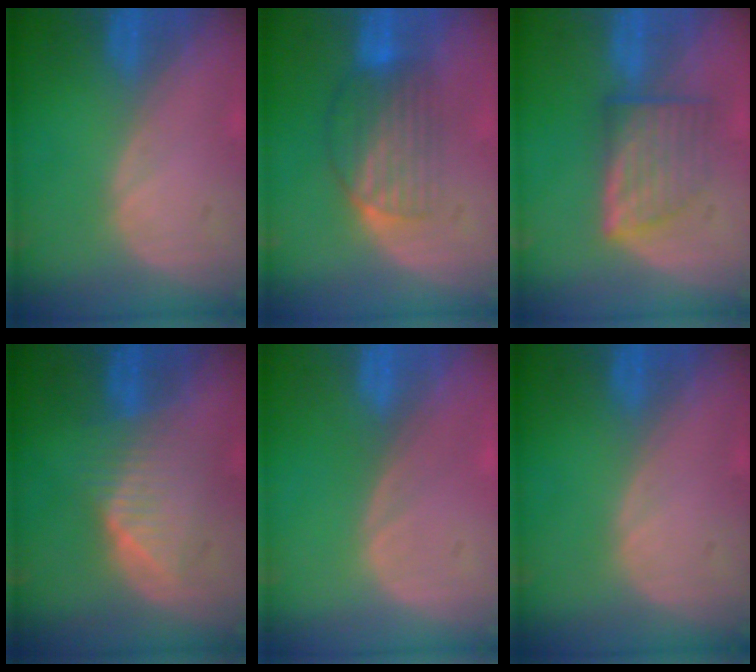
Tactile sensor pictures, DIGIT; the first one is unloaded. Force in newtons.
{"total": 6.9, "press": 6.1, "slide": 3.2}
{"total": 6.4, "press": 5.9, "slide": 2.3}
{"total": 5.2, "press": 5.2, "slide": 0.4}
{"total": 0.7, "press": 0.0, "slide": 0.7}
{"total": 0.0}